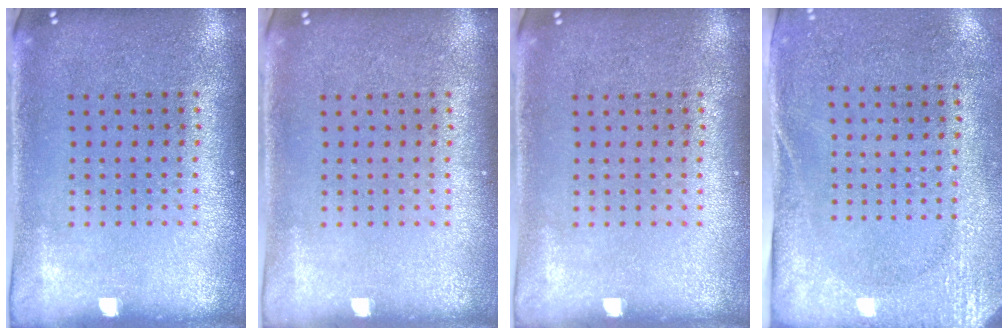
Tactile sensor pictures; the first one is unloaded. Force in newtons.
{"total": 0.0}
{"total": 0.0}
{"total": 2.8, "press": 2.2, "slide": 1.7}